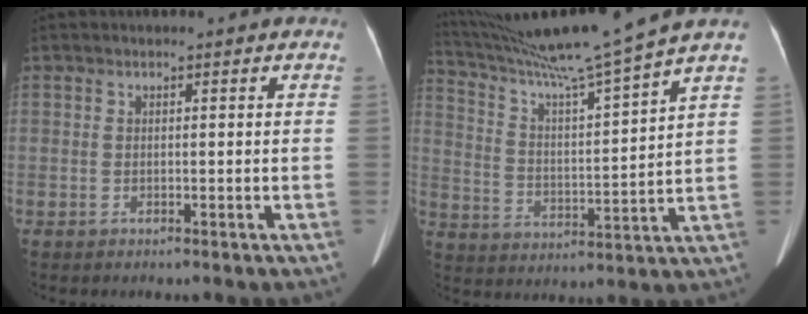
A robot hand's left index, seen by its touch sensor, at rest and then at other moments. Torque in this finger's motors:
{"motor_torque": [-0.02, -1.69, 0.04, 0.05]}